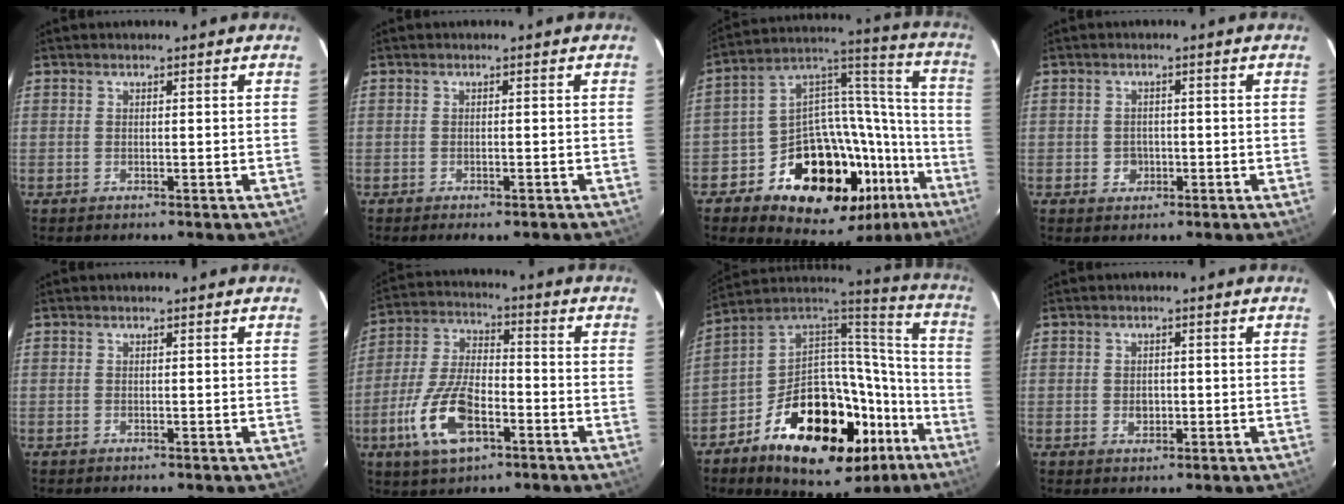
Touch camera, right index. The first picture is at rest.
{"total": 2.2, "force": [-1.7, 0.7, 1.2], "torque": [-0.024, -0.008, -0.026]}
{"total": 25.6, "force": [-14.3, 16.7, 13.1], "torque": [-0.208, 0.076, -0.195]}
{"total": 2.7, "force": [-0.7, 2.6, 0.7], "torque": [-0.015, 0.005, -0.005]}
{"total": 0.0}
{"total": 14.1, "force": [-6.1, 6.4, 11.0], "torque": [-0.240, -0.005, -0.110]}
{"total": 31.5, "force": [-15.4, 17.1, 21.6], "torque": [-0.349, 0.047, -0.214]}
{"total": 2.4, "force": [-0.4, 2.0, 1.3], "torque": [-0.021, 0.004, -0.003]}